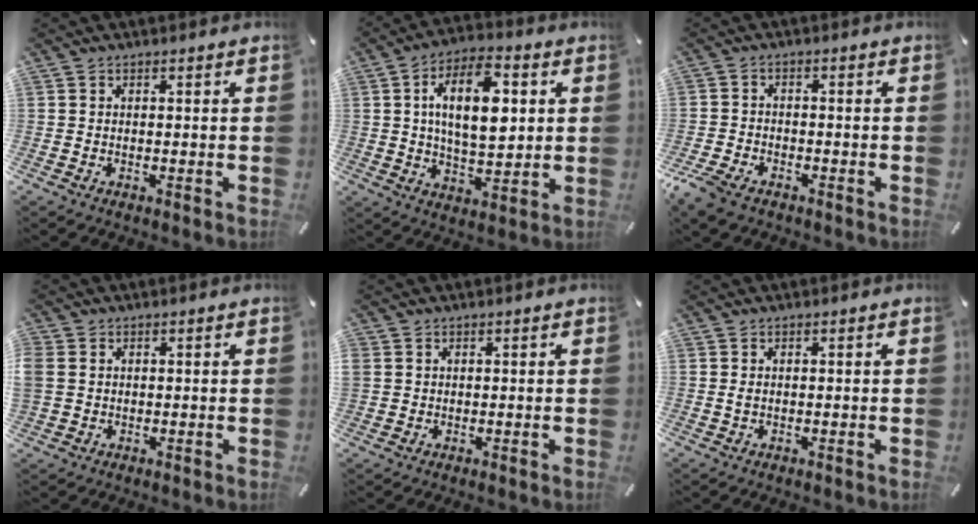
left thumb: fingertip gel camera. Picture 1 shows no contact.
{"total": 15.4, "force": [3.4, 8.2, 12.6], "torque": [-0.218, 0.001, 0.052]}
{"total": 5.1, "force": [-3.7, 2.7, 2.3], "torque": [-0.068, 0.009, -0.076]}
{"total": 3.2, "force": [0.9, 2.9, 1.1], "torque": [-0.023, 0.006, 0.019]}
{"total": 1.7, "force": [0.8, 1.5, 0.0], "torque": [-0.002, 0.003, 0.014]}
{"total": 0.9, "force": [0.3, 0.3, 0.8], "torque": [-0.018, 0.001, 0.004]}